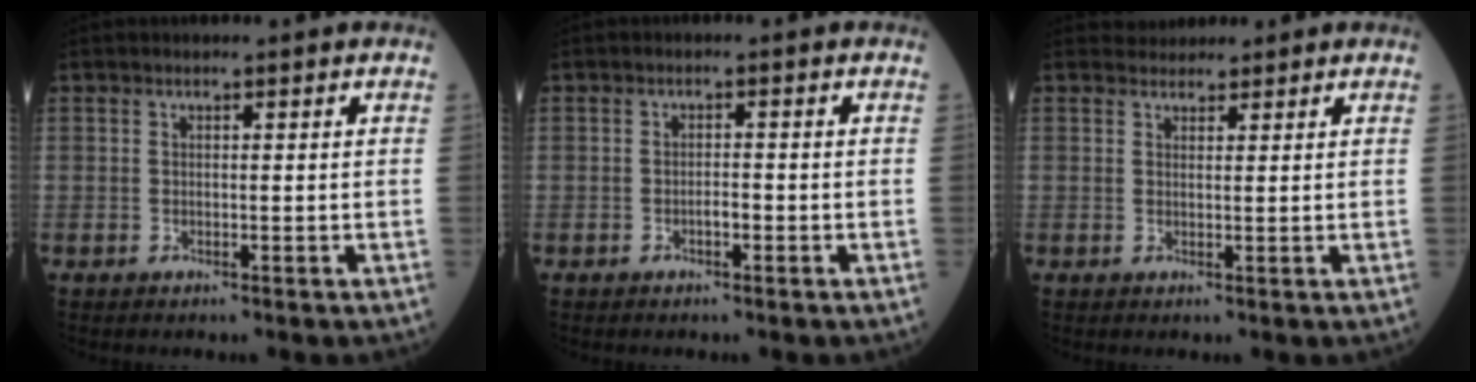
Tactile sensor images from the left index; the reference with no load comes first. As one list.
[{"total": 1.4, "force": [-0.7, 0.4, 1.1], "torque": [-0.017, 0.003, -0.011]}, {"total": 2.4, "force": [2.2, 1.0, 0.0], "torque": [-0.002, 0.017, 0.034]}]